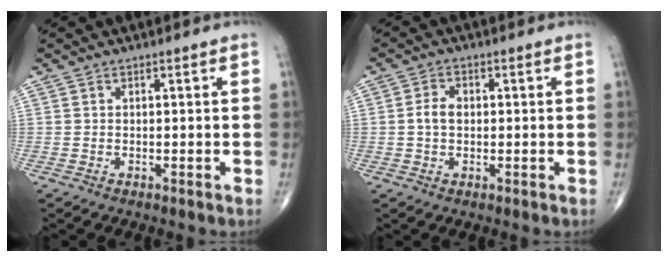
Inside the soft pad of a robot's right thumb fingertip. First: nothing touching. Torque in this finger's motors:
{"motor_torque": [-0.47, 0.11, 0.05, -0.23, 0.08]}